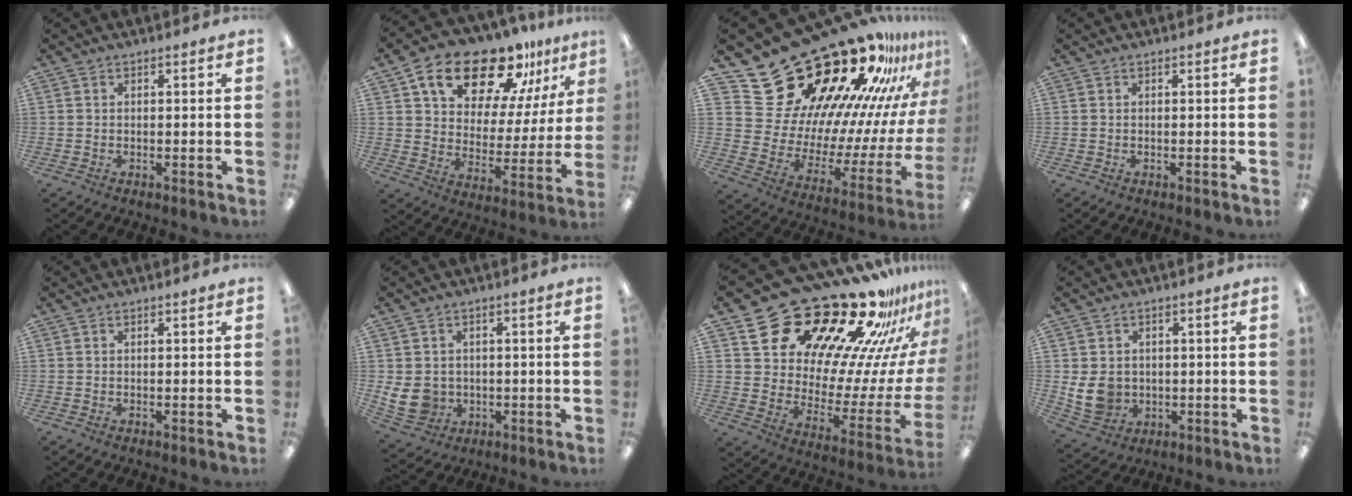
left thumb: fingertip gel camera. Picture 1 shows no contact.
{"total": 19.9, "force": [14.6, 9.2, 9.8], "torque": [-0.169, -0.093, 0.252]}
{"total": 30.6, "force": [24.0, 15.0, 11.6], "torque": [-0.121, -0.219, 0.467]}
{"total": 0.0}
{"total": 0.0}
{"total": 8.0, "force": [-0.4, 7.2, 3.4], "torque": [-0.086, 0.001, -0.006]}
{"total": 28.2, "force": [23.1, 11.9, 11.0], "torque": [-0.144, -0.195, 0.417]}
{"total": 8.0, "force": [-0.1, 7.2, 3.5], "torque": [-0.084, 0.007, 0.004]}